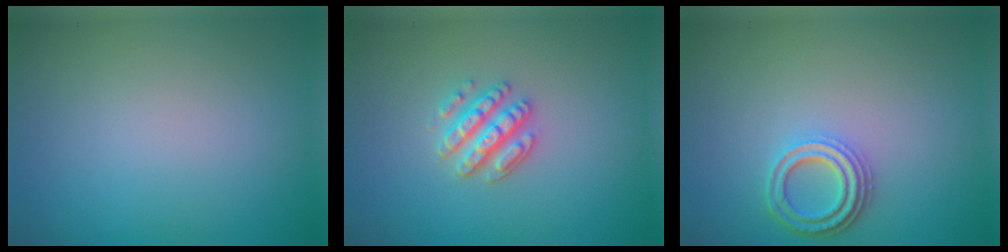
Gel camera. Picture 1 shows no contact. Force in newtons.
{"total": 3.1, "press": 2.8, "slide": 1.1}
{"total": 3.2, "press": 2.7, "slide": 1.8}